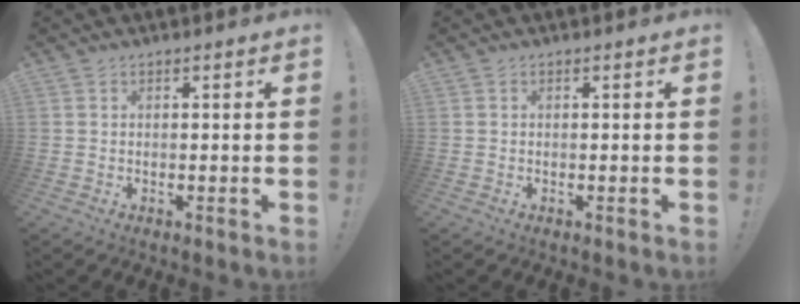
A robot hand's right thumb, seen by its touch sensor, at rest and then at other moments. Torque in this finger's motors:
{"motor_torque": [0.00, -0.01, 0.18, -0.18, 0.01]}